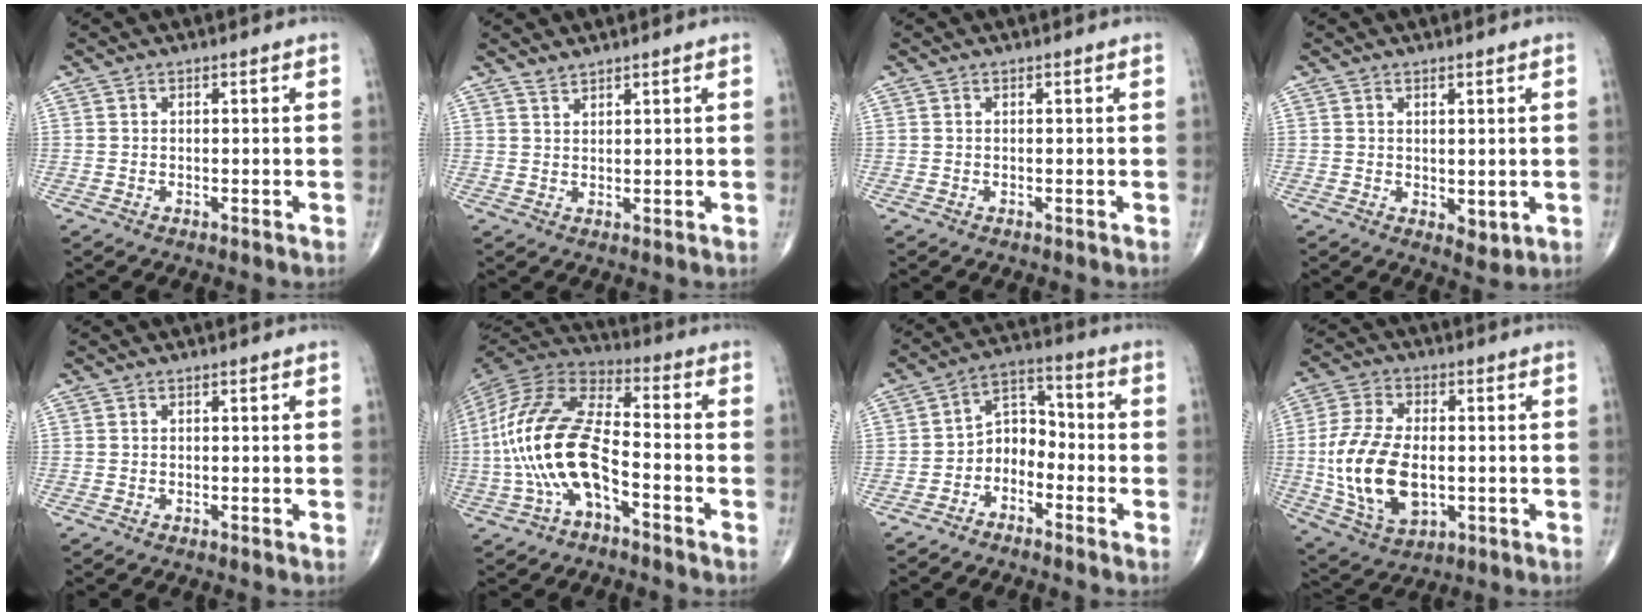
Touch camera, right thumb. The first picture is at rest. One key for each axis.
{"total": 1.7, "fx": 1.7, "fy": 0.4, "fz": 0.3, "tx": -0.001, "ty": -0.011, "tz": 0.032}
{"total": 0.0}
{"total": 3.2, "fx": 0.2, "fy": 1.9, "fz": 2.6, "tx": -0.028, "ty": -0.012, "tz": 0.013}
{"total": 0.0}
{"total": 18.9, "fx": -4.6, "fy": 8.8, "fz": 16.1, "tx": -0.337, "ty": 0.042, "tz": -0.088}
{"total": 6.9, "fx": -3.4, "fy": 4.9, "fz": 3.5, "tx": -0.036, "ty": 0.054, "tz": -0.076}
{"total": 16.9, "fx": -1.5, "fy": 10.0, "fz": 13.6, "tx": -0.266, "ty": -0.003, "tz": -0.016}